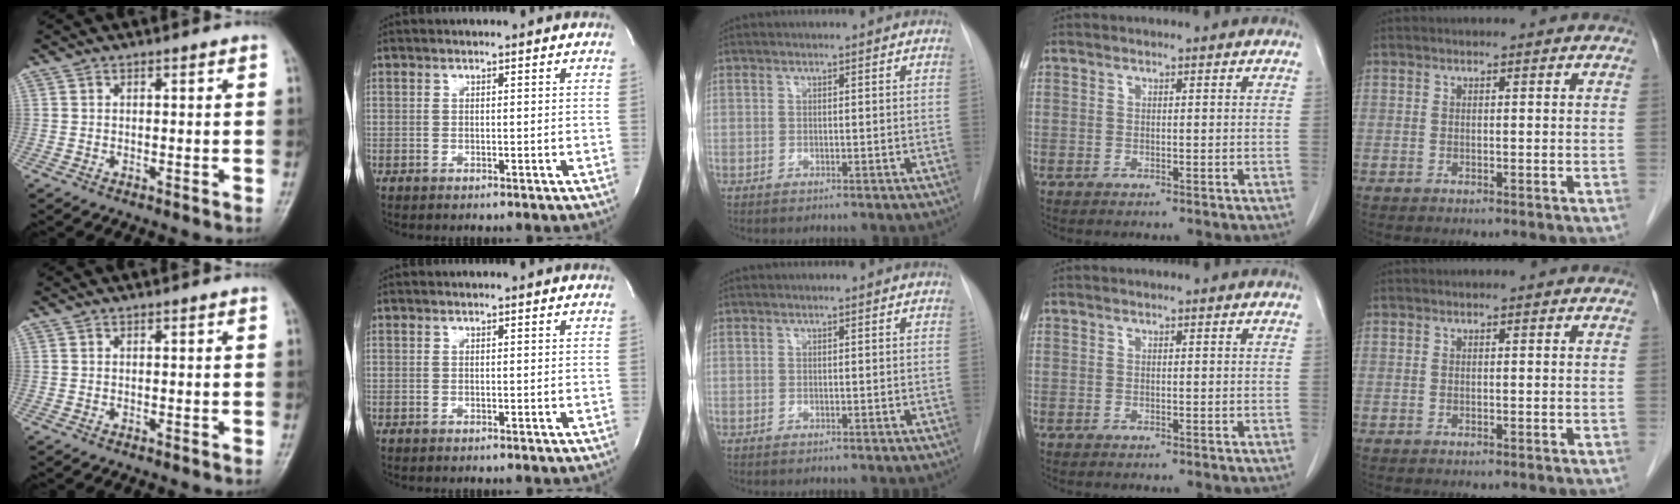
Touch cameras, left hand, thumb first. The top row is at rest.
{}